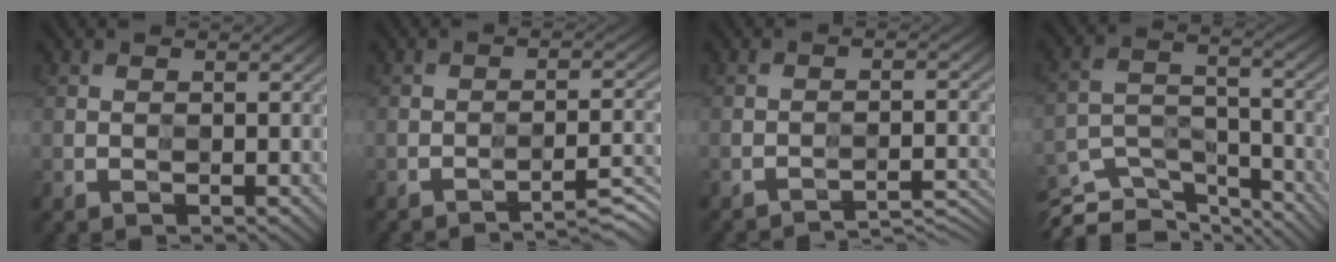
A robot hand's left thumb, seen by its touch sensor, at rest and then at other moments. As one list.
[{"total": 3.4, "force": [-3.1, -0.3, 1.3], "torque": [-0.012, 0.008, -0.048]}, {"total": 3.6, "force": [-3.5, -0.6, 0.2], "torque": [0.004, 0.010, -0.056]}, {"total": 10.1, "force": [-9.8, 1.6, 2.0], "torque": [-0.038, -0.012, -0.174]}]